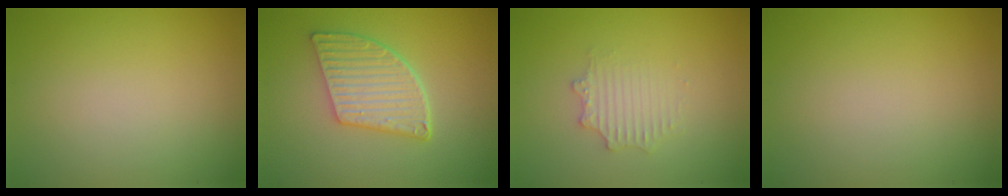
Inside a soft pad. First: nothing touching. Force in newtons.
{"total": 5.2, "press": 4.2, "slide": 3.0}
{"total": 2.2, "press": 2.2, "slide": 0.4}
{"total": 0.0}